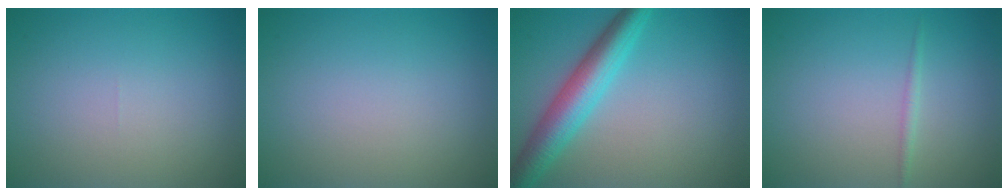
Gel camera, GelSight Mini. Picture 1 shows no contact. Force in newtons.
{"total": 0.0}
{"total": 5.5, "press": 5.5, "slide": 0.0}
{"total": 0.7, "press": 0.7, "slide": 0.0}